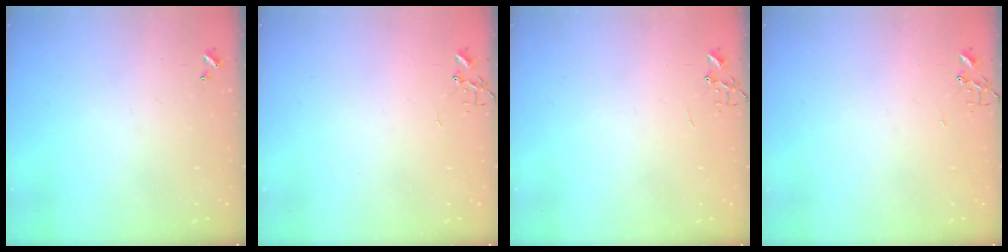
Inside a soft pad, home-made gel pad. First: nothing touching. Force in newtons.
{"total": 0.0}
{"total": 0.0}
{"total": 0.0}